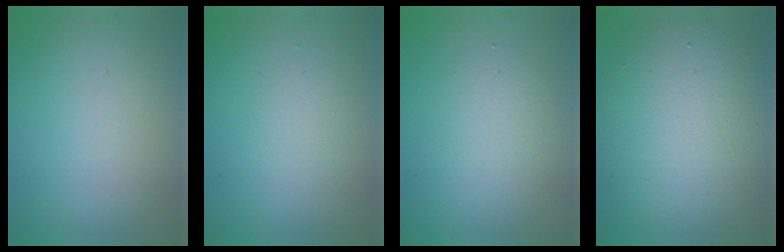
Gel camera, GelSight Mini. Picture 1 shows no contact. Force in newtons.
{"total": 1.1, "press": 1.1, "slide": 0.1}
{"total": 2.4, "press": 2.4, "slide": 0.0}
{"total": 10.5, "press": 10.5, "slide": 0.6}